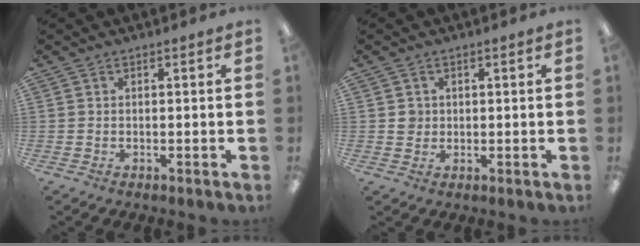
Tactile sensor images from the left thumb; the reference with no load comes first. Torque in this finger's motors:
{"motor_torque": [0.42, 0.39, 0.37, -0.09, 0.00]}